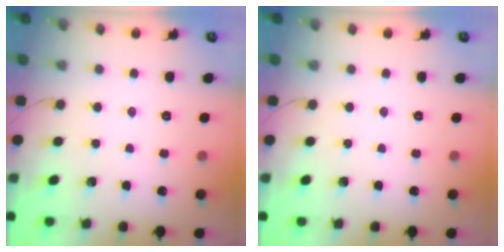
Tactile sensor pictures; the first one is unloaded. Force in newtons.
{"total": 0.0}